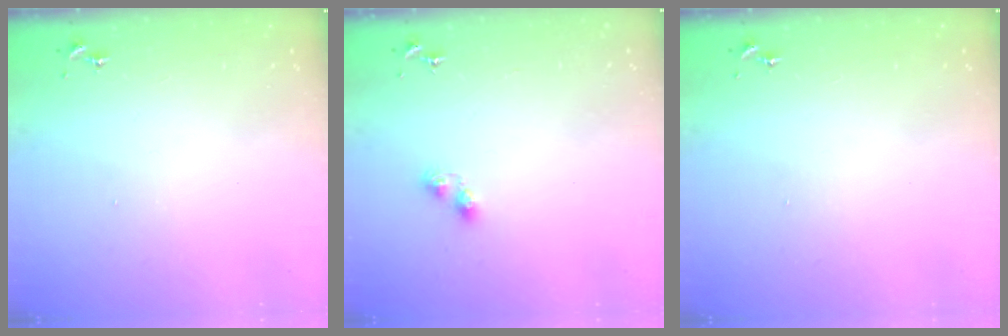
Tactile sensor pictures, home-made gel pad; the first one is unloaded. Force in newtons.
{"total": 3.3, "press": 3.3, "slide": 0.4}
{"total": 0.0}